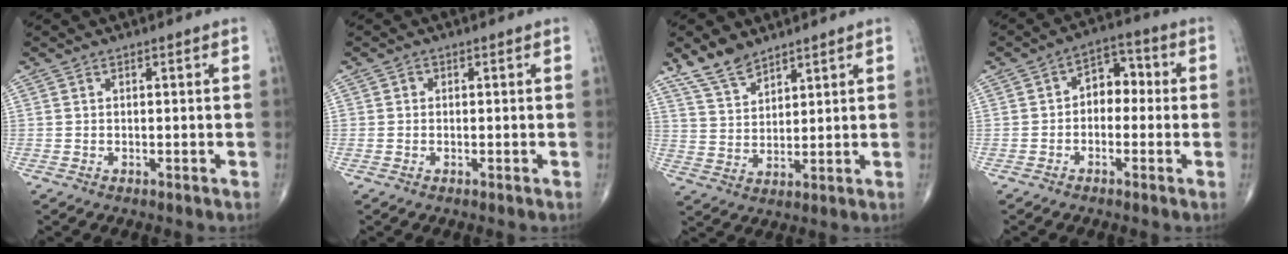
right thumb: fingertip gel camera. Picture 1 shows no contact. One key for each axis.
{"total": 0.9, "fx": 0.0, "fy": 0.8, "fz": 0.3, "tx": 0.003, "ty": 0.003, "tz": -0.002}
{"total": 6.9, "fx": 5.5, "fy": 3.2, "fz": 2.8, "tx": -0.038, "ty": -0.027, "tz": 0.111}
{"total": 6.5, "fx": -0.3, "fy": 4.7, "fz": 4.5, "tx": -0.031, "ty": 0.029, "tz": -0.021}